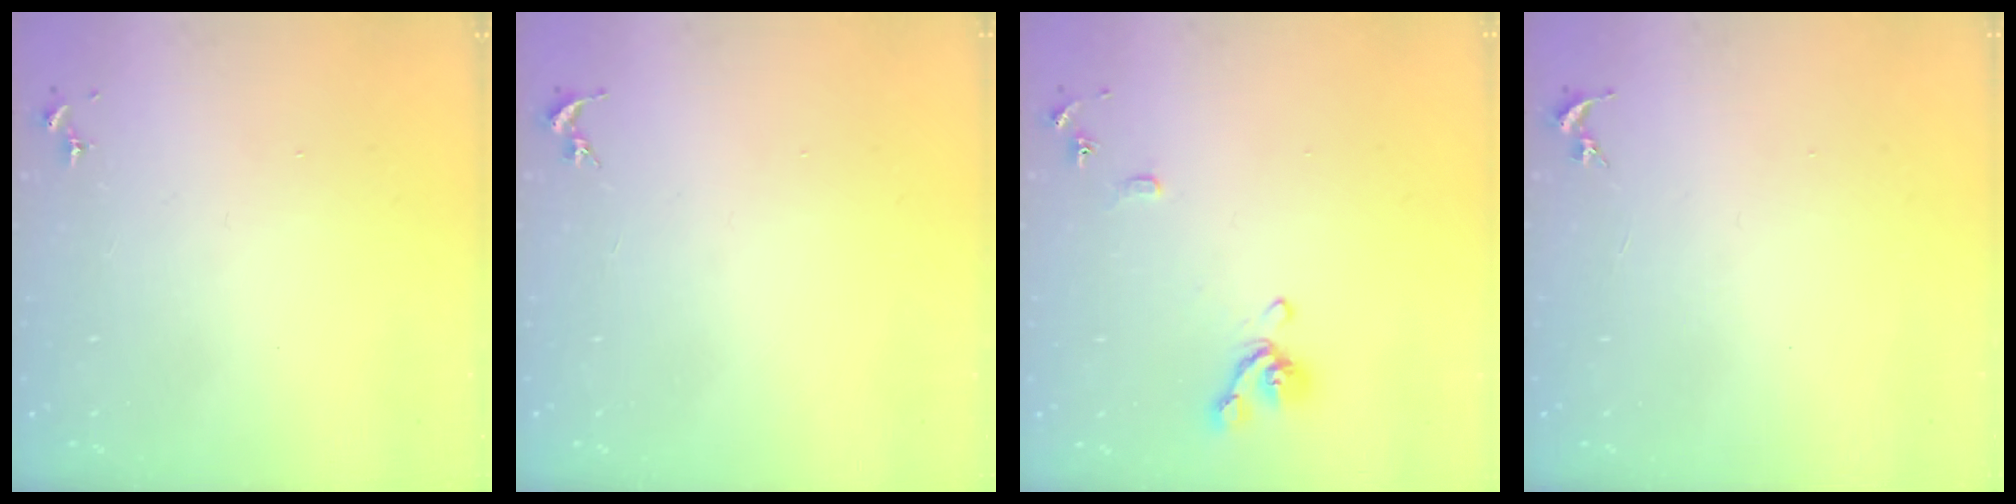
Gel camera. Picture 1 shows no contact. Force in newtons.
{"total": 0.0}
{"total": 9.9, "press": 9.8, "slide": 1.3}
{"total": 0.0}